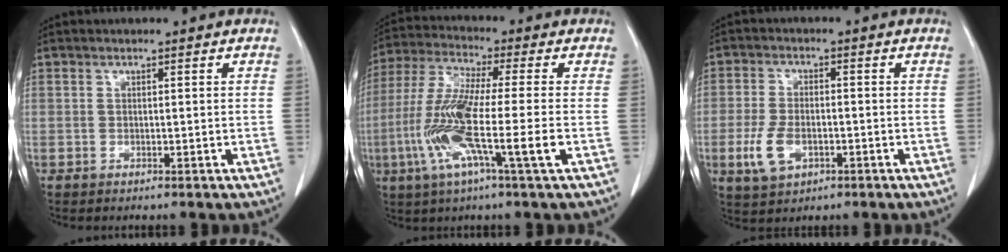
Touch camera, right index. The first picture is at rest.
{"total": 13.6, "force": [-3.5, -0.2, 13.1], "torque": [-0.269, -0.022, -0.078]}
{"total": 6.3, "force": [-2.2, 3.5, 4.8], "torque": [-0.108, -0.002, -0.036]}